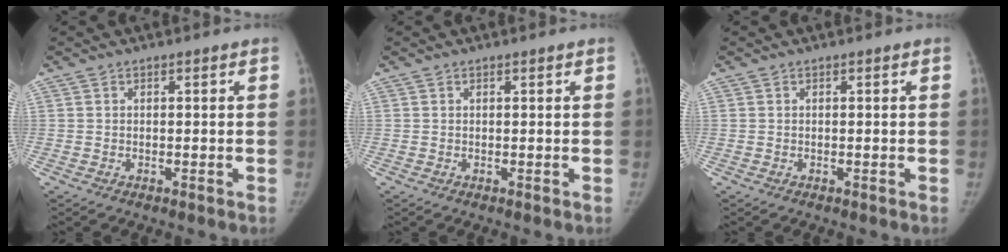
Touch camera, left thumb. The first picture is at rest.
{"total": 0.0}
{"total": 0.0}